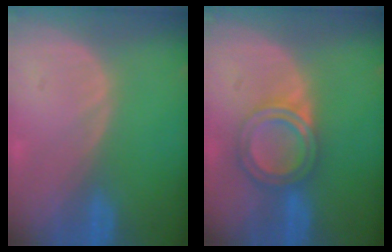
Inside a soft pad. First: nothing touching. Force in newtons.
{"total": 5.9, "press": 5.4, "slide": 2.5}